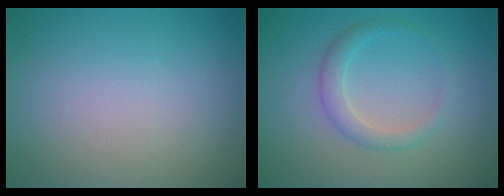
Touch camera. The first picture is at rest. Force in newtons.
{"total": 2.2, "press": 2.2, "slide": 0.2}